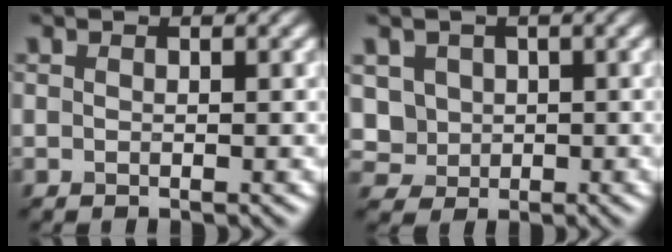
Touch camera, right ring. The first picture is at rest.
{"total": 4.1, "force": [1.2, 3.7, 1.4], "torque": [-0.040, 0.011, 0.021]}